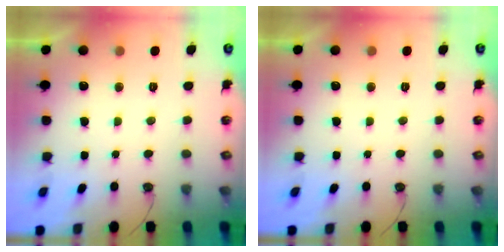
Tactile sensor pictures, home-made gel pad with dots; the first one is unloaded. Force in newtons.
{"total": 0.0}